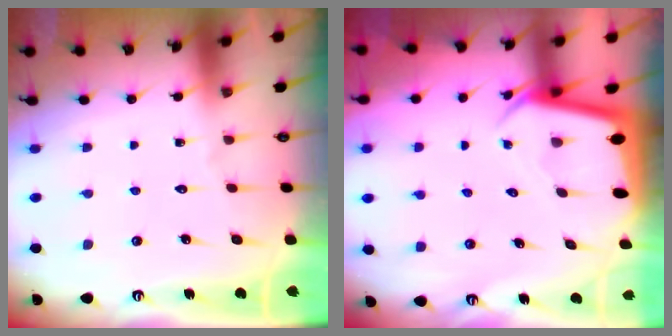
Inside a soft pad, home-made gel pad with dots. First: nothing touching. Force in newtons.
{"total": 2.4, "press": 2.4, "slide": 0.1}